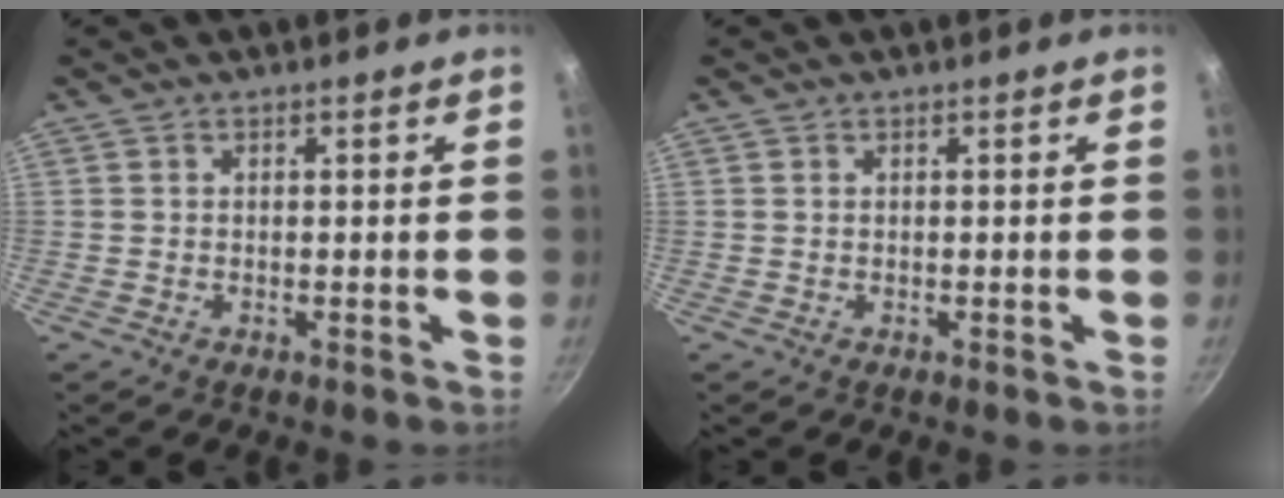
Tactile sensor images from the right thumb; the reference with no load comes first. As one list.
[{"total": 0.0}]